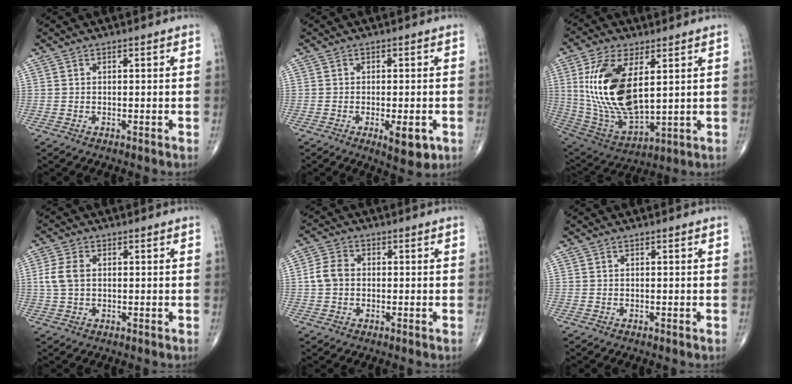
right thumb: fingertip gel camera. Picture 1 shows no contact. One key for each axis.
{"total": 5.7, "fx": -2.1, "fy": 2.1, "fz": 4.8, "tx": -0.059, "ty": -0.006, "tz": -0.023}
{"total": 19.4, "fx": 4.4, "fy": 9.2, "fz": 16.4, "tx": -0.323, "ty": -0.025, "tz": 0.097}
{"total": 4.7, "fx": 0.5, "fy": 3.1, "fz": 3.5, "tx": -0.084, "ty": 0.005, "tz": 0.008}
{"total": 4.5, "fx": -0.1, "fy": 3.5, "fz": 2.8, "tx": -0.053, "ty": 0.011, "tz": -0.009}
{"total": 0.0}